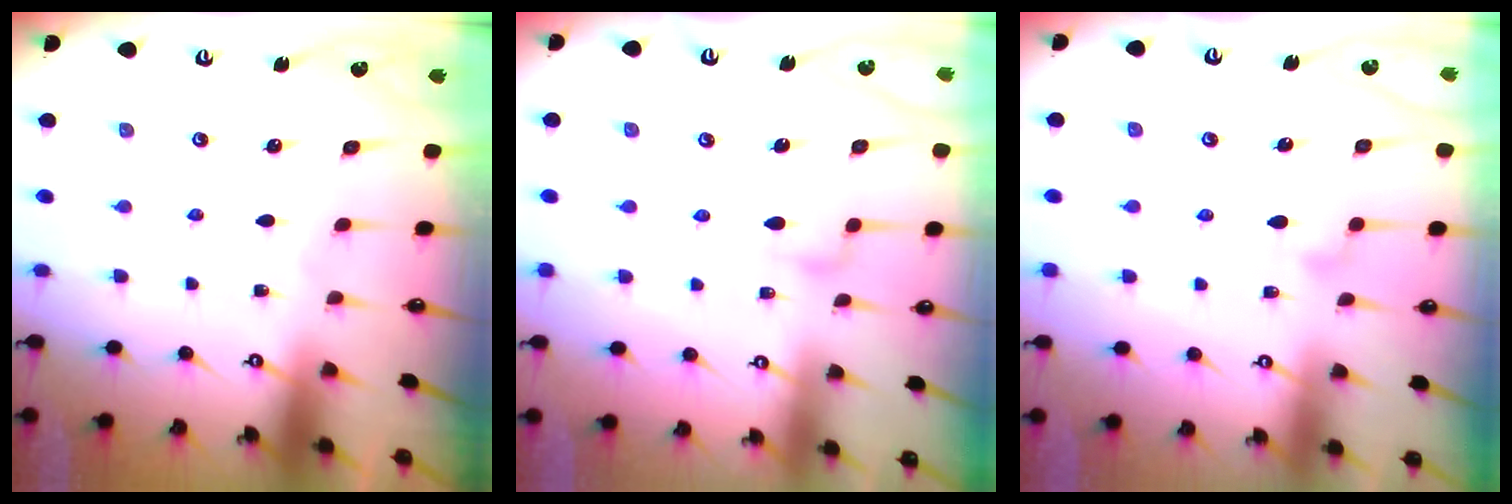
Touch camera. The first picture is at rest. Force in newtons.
{"total": 10.1, "press": 10.0, "slide": 0.4}
{"total": 10.5, "press": 10.5, "slide": 0.6}